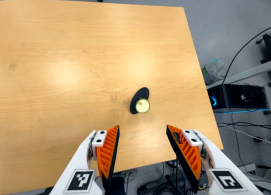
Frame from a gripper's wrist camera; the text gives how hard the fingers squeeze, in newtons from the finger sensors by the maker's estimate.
{"total": 0.0}